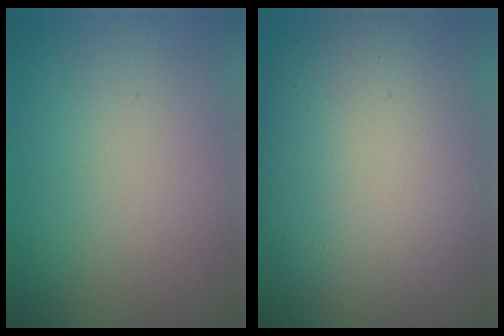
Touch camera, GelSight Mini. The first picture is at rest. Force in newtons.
{"total": 12.9, "press": 12.9, "slide": 1.0}